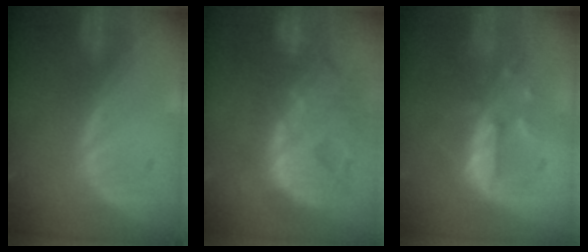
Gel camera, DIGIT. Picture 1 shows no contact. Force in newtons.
{"total": 13.8, "press": 11.8, "slide": 7.1}
{"total": 8.1, "press": 7.5, "slide": 3.3}